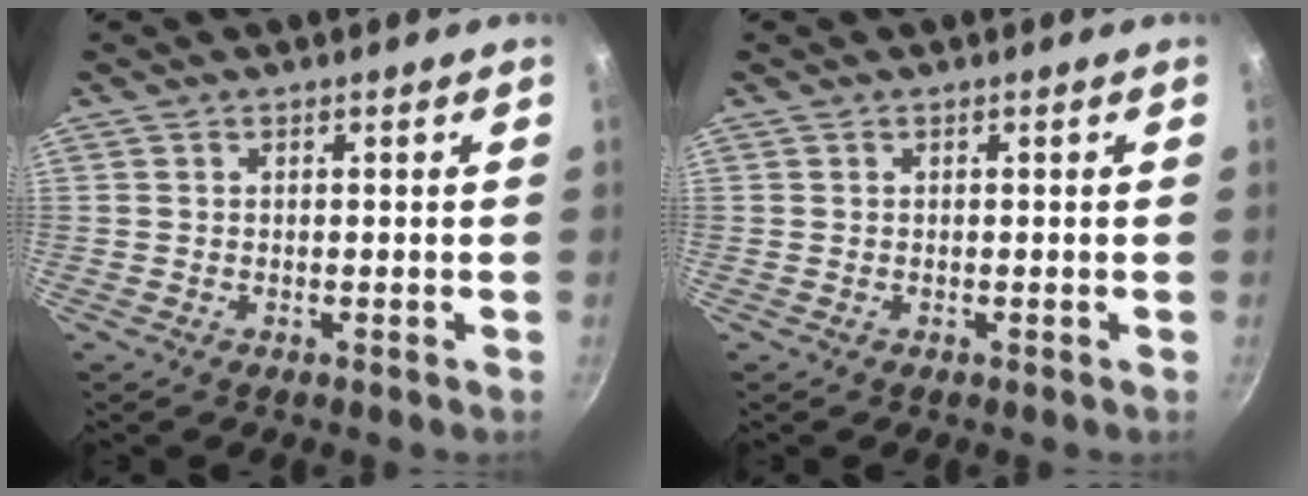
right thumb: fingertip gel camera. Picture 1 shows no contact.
{"total": 0.0}